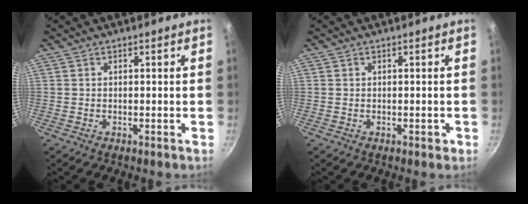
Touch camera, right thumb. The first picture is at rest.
{"total": 1.0, "force": [-0.3, 0.7, 0.7], "torque": [-0.003, 0.004, -0.004]}